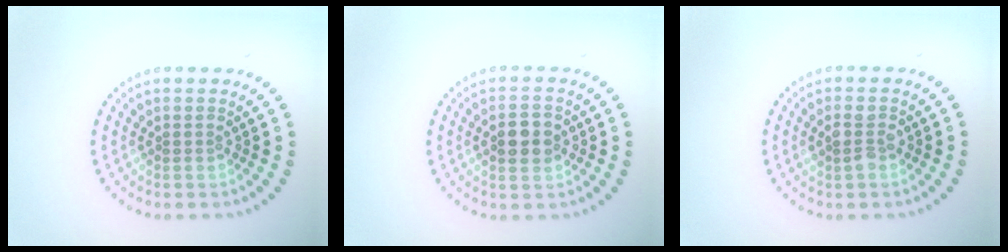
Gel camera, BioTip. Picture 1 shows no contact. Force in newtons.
{"total": 3.4, "press": 3.4, "slide": 0.0}
{"total": 2.0, "press": 2.0, "slide": 0.3}